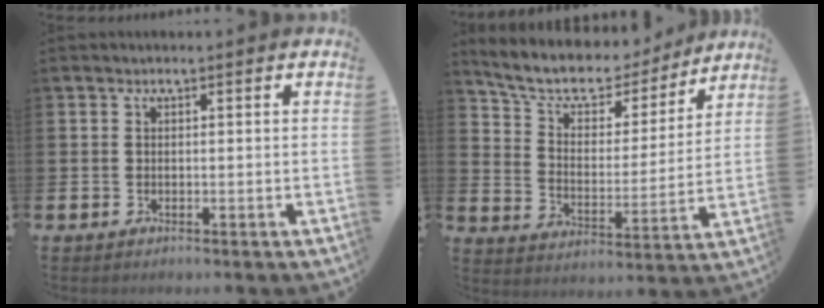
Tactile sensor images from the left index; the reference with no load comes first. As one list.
[{"total": 8.4, "force": [7.3, 3.3, 2.5], "torque": [-0.080, -0.048, 0.127]}]